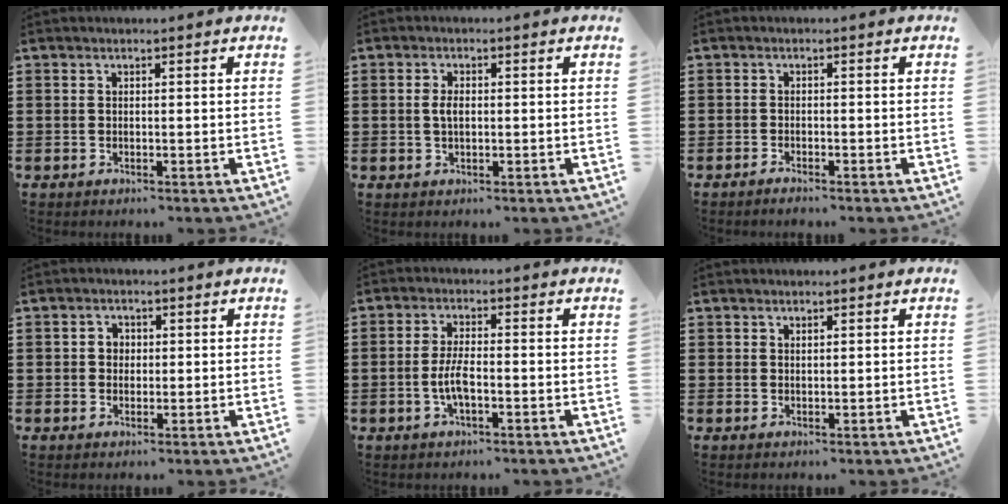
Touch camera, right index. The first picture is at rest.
{"total": 2.3, "force": [0.0, 1.2, 2.0], "torque": [-0.048, 0.002, -0.004]}
{"total": 1.2, "force": [-1.1, -0.1, 0.2], "torque": [-0.007, -0.005, -0.022]}
{"total": 2.0, "force": [0.1, 1.8, 0.8], "torque": [-0.021, 0.010, 0.000]}
{"total": 4.1, "force": [-1.0, 1.3, 3.8], "torque": [-0.087, -0.003, -0.025]}
{"total": 0.8, "force": [0.7, 0.4, 0.2], "torque": [-0.005, 0.000, 0.015]}